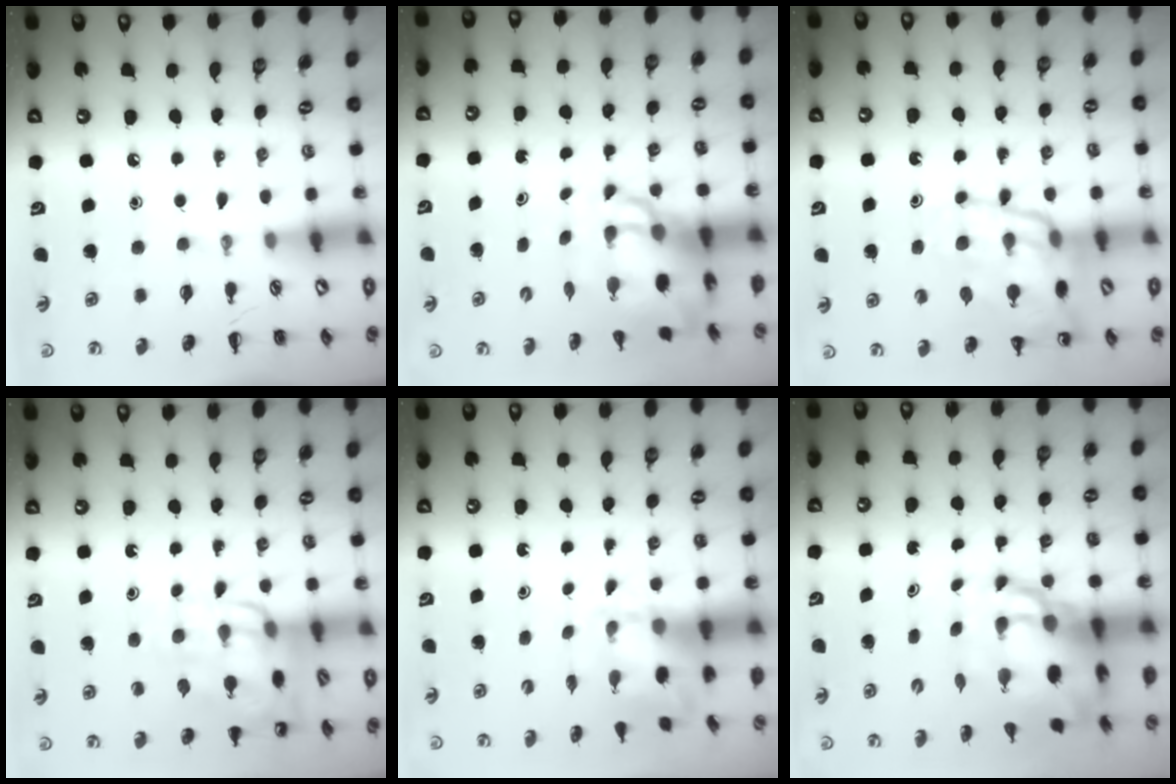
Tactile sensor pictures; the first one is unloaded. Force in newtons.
{"total": 7.0, "press": 6.8, "slide": 1.9}
{"total": 17.5, "press": 17.3, "slide": 2.9}
{"total": 11.3, "press": 11.2, "slide": 1.8}
{"total": 2.0, "press": 1.9, "slide": 0.7}
{"total": 9.4, "press": 9.1, "slide": 2.5}